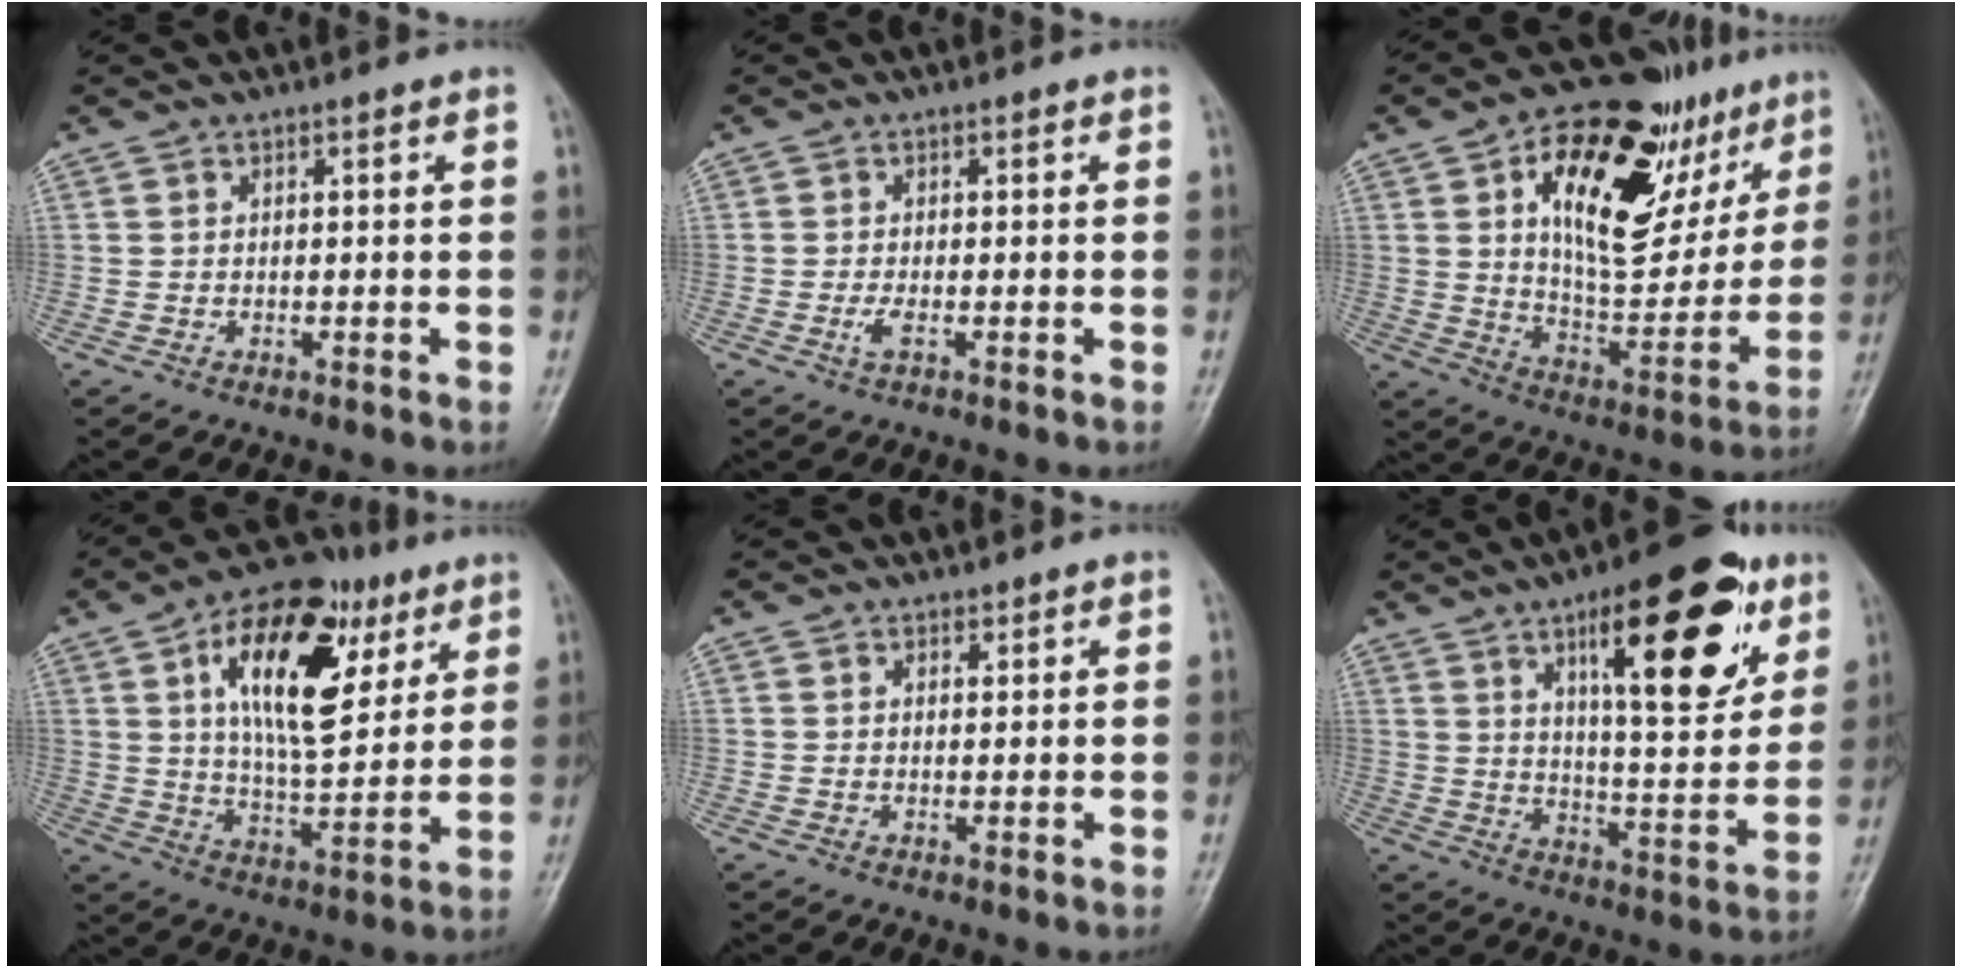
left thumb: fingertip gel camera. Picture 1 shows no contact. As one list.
[{"total": 1.7, "force": [-0.6, 0.6, 1.5], "torque": [-0.034, -0.003, -0.015]}, {"total": 27.3, "force": [12.3, 14.2, 19.9], "torque": [-0.250, -0.020, 0.198]}, {"total": 20.6, "force": [8.0, 10.2, 16.0], "torque": [-0.219, -0.019, 0.127]}, {"total": 1.0, "force": [0.8, 0.6, 0.2], "torque": [0.005, -0.006, 0.011]}, {"total": 21.9, "force": [10.5, 7.6, 17.6], "torque": [-0.212, -0.039, 0.157]}]